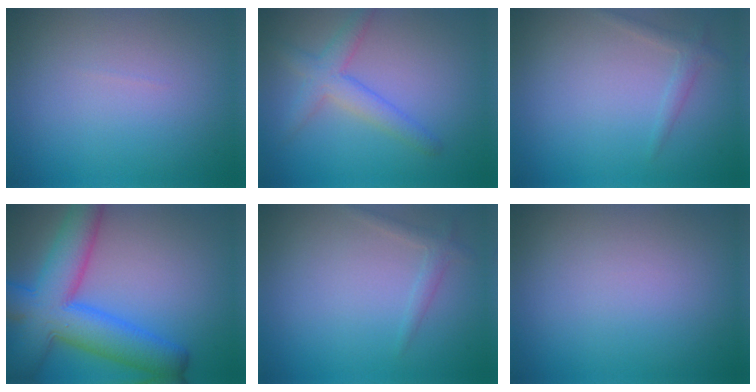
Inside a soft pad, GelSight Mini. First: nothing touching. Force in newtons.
{"total": 3.1, "press": 3.1, "slide": 0.1}
{"total": 1.2, "press": 1.2, "slide": 0.1}
{"total": 10.4, "press": 10.4, "slide": 0.4}
{"total": 1.2, "press": 1.2, "slide": 0.1}
{"total": 0.0}